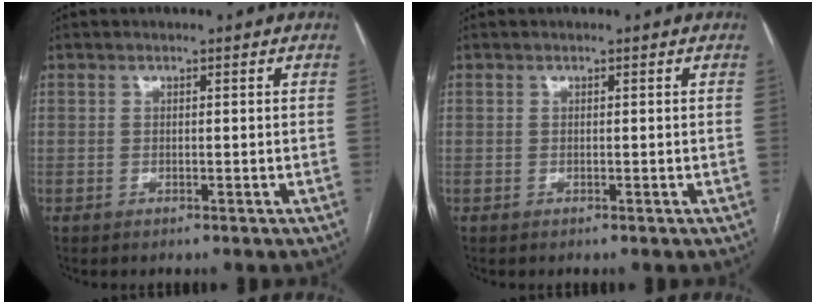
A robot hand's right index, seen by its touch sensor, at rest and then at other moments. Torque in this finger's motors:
{"motor_torque": [0.00, 0.00, 0.00, 0.00]}